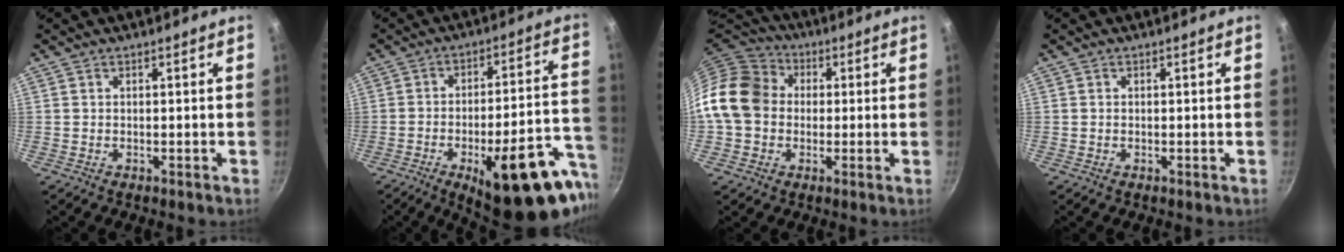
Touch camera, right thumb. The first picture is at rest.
{"total": 23.5, "force": [-10.6, 7.9, 19.4], "torque": [-0.220, 0.041, -0.141]}
{"total": 14.2, "force": [0.8, 11.8, 7.8], "torque": [-0.120, 0.031, -0.001]}
{"total": 0.0}